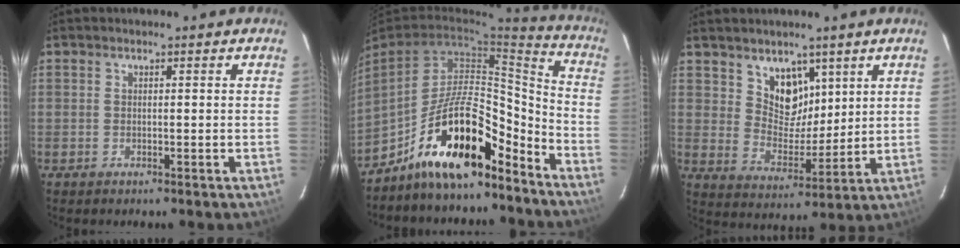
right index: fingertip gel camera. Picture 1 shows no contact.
{"total": 16.6, "force": [-12.1, 5.0, 10.2], "torque": [-0.185, 0.020, -0.205]}
{"total": 8.2, "force": [5.0, 5.7, 3.2], "torque": [-0.044, -0.005, 0.098]}